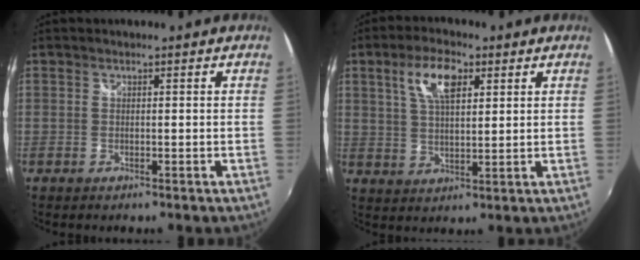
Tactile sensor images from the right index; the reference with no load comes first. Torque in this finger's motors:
{"motor_torque": [0.76, 0.58, 0.32, 0.12]}